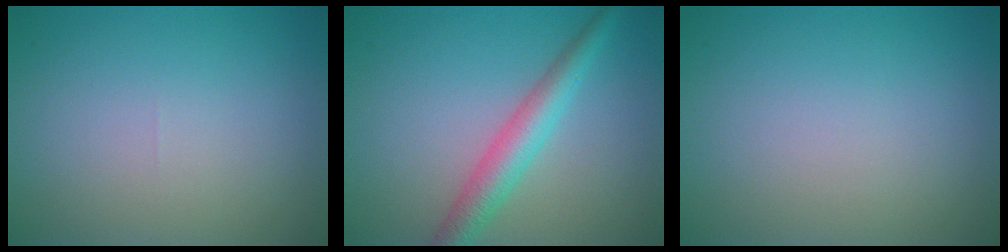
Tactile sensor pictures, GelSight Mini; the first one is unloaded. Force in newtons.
{"total": 3.8, "press": 3.8, "slide": 0.1}
{"total": 0.0}